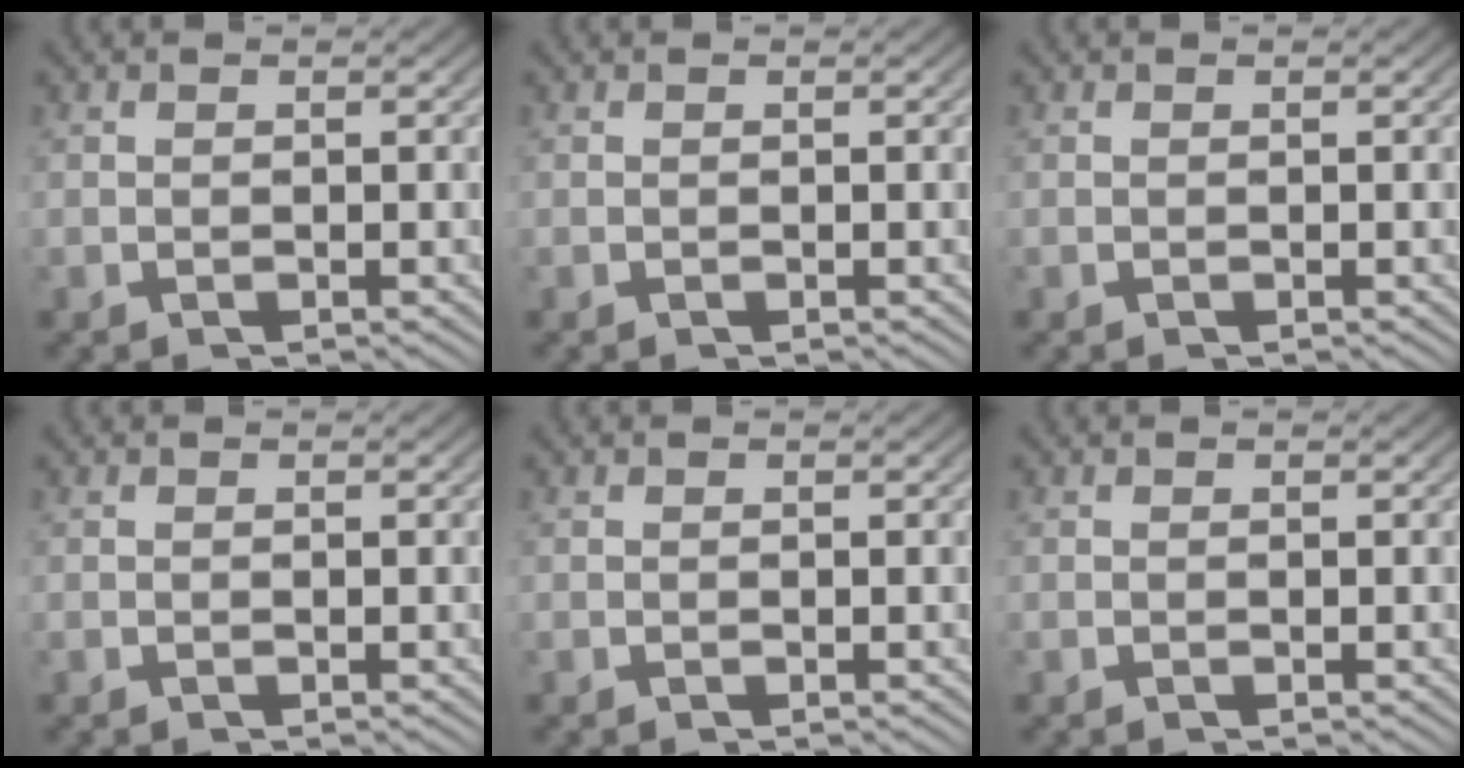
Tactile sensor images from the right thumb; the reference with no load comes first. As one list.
[{"total": 0.0}, {"total": 0.0}, {"total": 0.0}, {"total": 0.0}, {"total": 0.0}]